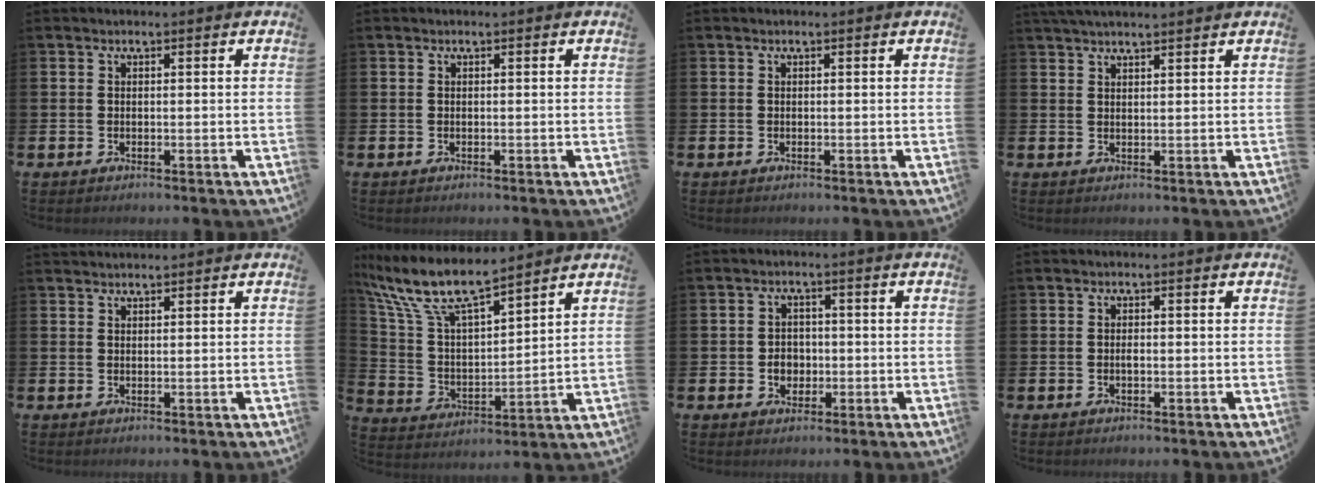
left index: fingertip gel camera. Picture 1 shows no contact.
{"total": 0.0}
{"total": 0.0}
{"total": 2.5, "force": [2.4, 0.0, 0.6], "torque": [-0.015, -0.006, 0.045]}
{"total": 1.3, "force": [1.3, 0.2, 0.1], "torque": [0.004, -0.002, 0.022]}
{"total": 10.1, "force": [8.8, 2.0, 4.7], "torque": [-0.135, -0.049, 0.154]}
{"total": 3.0, "force": [-0.5, 2.5, 1.6], "torque": [-0.019, 0.000, -0.017]}
{"total": 0.7, "force": [-0.2, 0.3, 0.6], "torque": [-0.013, -0.001, -0.004]}